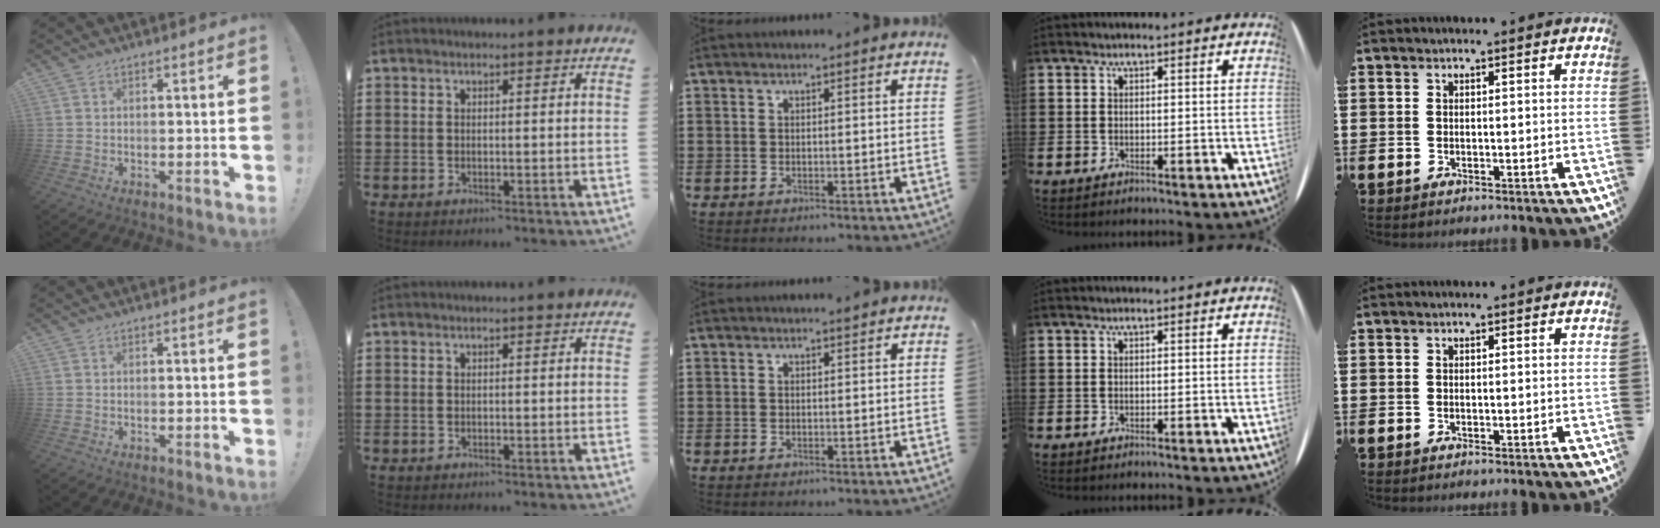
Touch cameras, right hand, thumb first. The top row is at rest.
{}